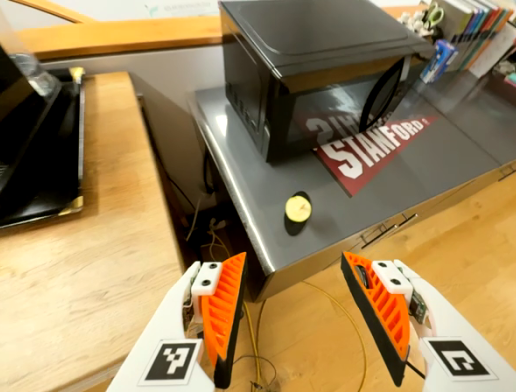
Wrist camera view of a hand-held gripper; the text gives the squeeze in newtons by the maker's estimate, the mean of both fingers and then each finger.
{"total": 0.7, "left": 1.1, "right": 0.4}